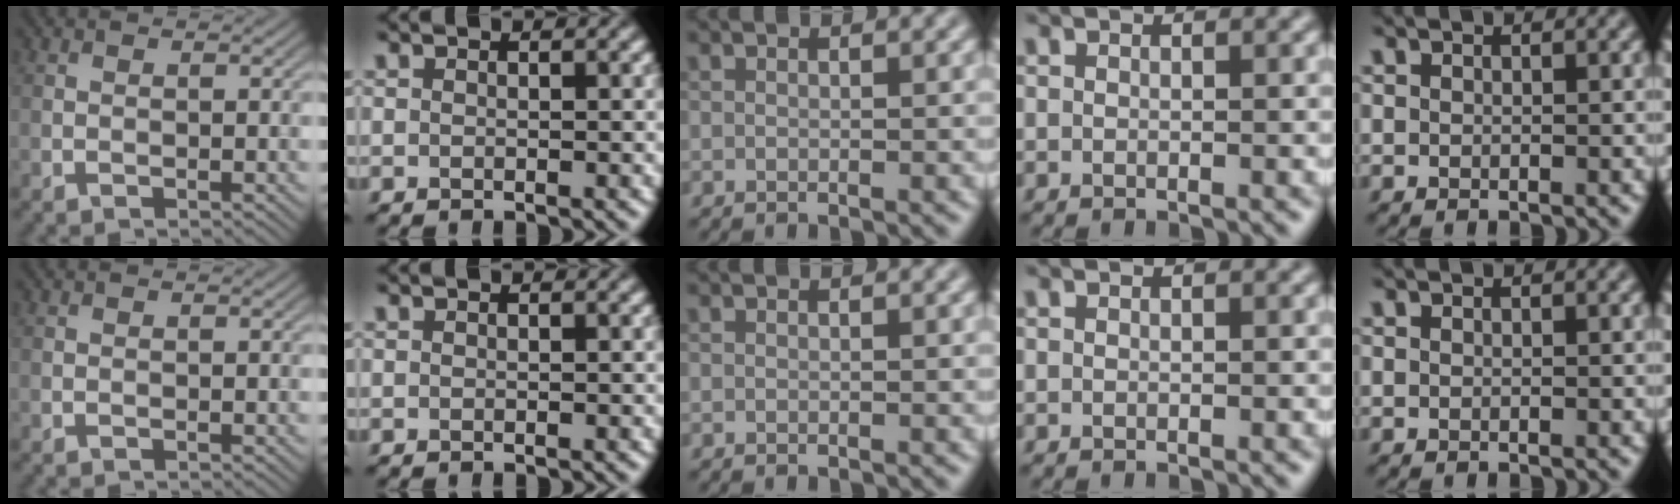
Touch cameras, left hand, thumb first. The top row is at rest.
{}